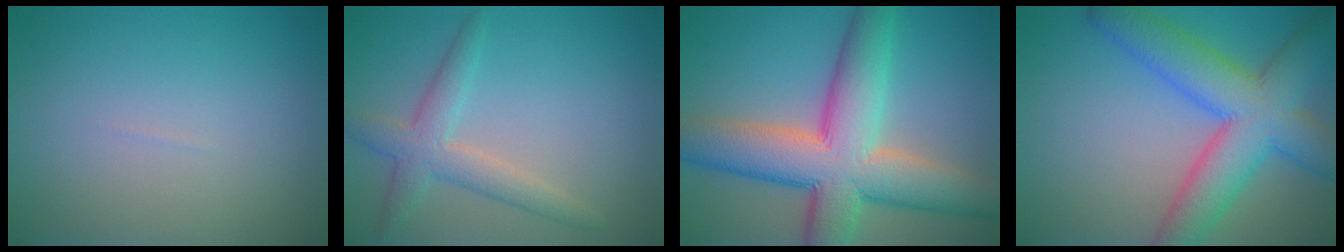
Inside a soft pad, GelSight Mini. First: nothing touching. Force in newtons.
{"total": 3.4, "press": 3.4, "slide": 0.1}
{"total": 11.3, "press": 11.3, "slide": 0.5}
{"total": 9.2, "press": 9.2, "slide": 0.3}